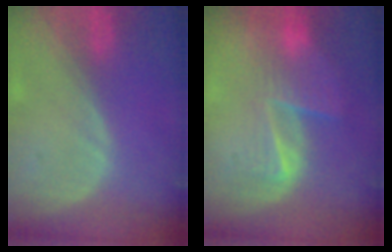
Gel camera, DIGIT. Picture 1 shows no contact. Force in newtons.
{"total": 6.7, "press": 5.7, "slide": 3.5}